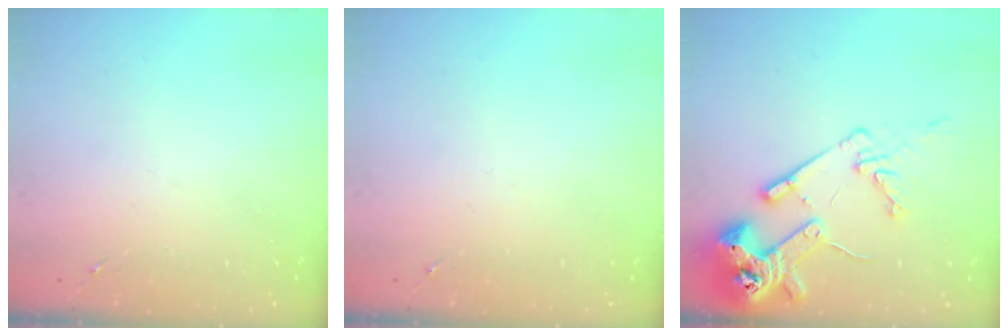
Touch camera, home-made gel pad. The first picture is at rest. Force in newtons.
{"total": 0.0}
{"total": 16.9, "press": 16.8, "slide": 1.8}